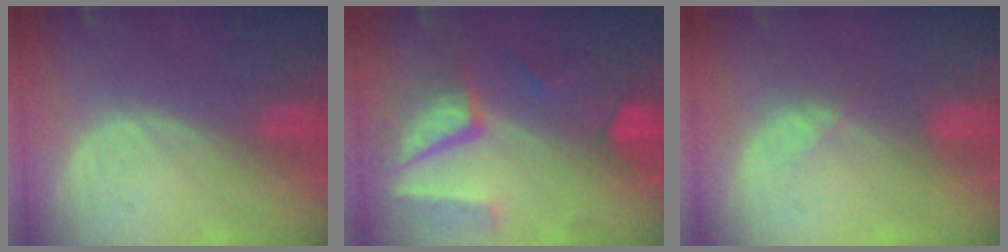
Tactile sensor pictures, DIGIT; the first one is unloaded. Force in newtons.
{"total": 9.9, "press": 8.5, "slide": 5.1}
{"total": 2.3, "press": 2.2, "slide": 0.7}